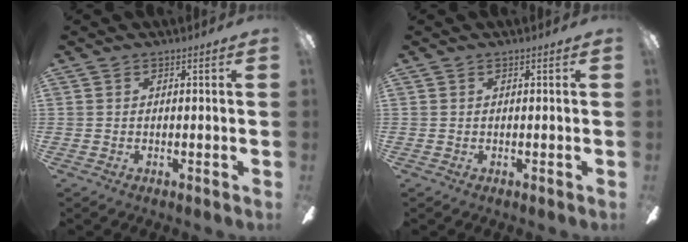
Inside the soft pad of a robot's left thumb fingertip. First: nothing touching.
{"total": 0.0}